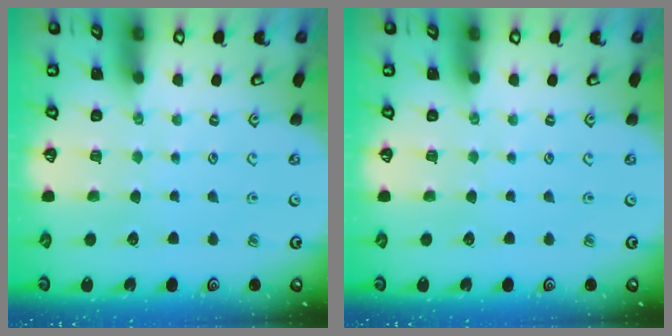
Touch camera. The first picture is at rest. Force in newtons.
{"total": 0.0}